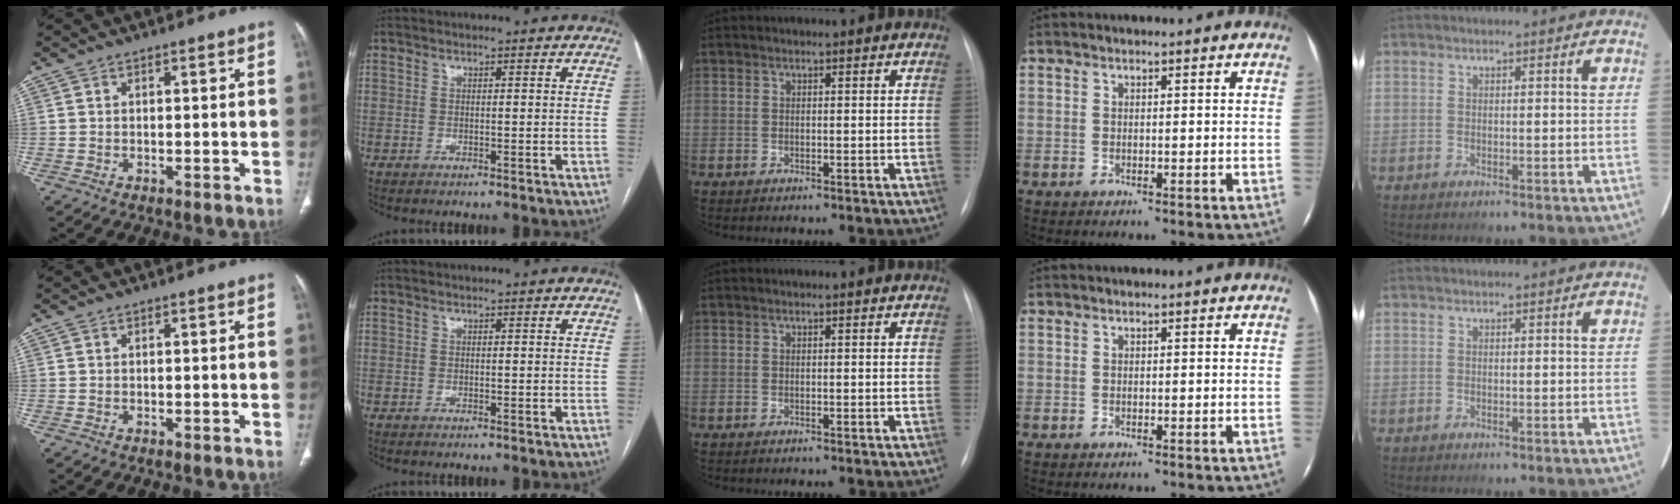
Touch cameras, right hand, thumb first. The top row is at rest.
{}